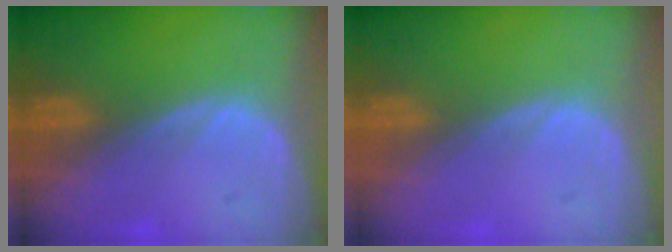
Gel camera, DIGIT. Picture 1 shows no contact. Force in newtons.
{"total": 0.5, "press": 0.0, "slide": 0.5}